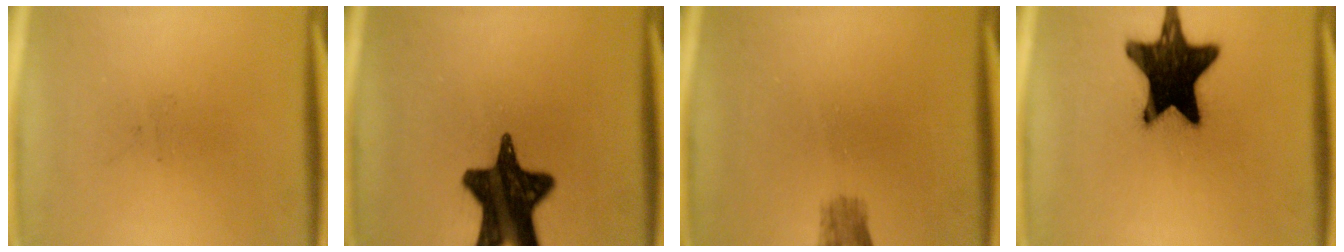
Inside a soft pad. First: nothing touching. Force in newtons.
{"total": 17.5}
{"total": 2.3}
{"total": 19.6}